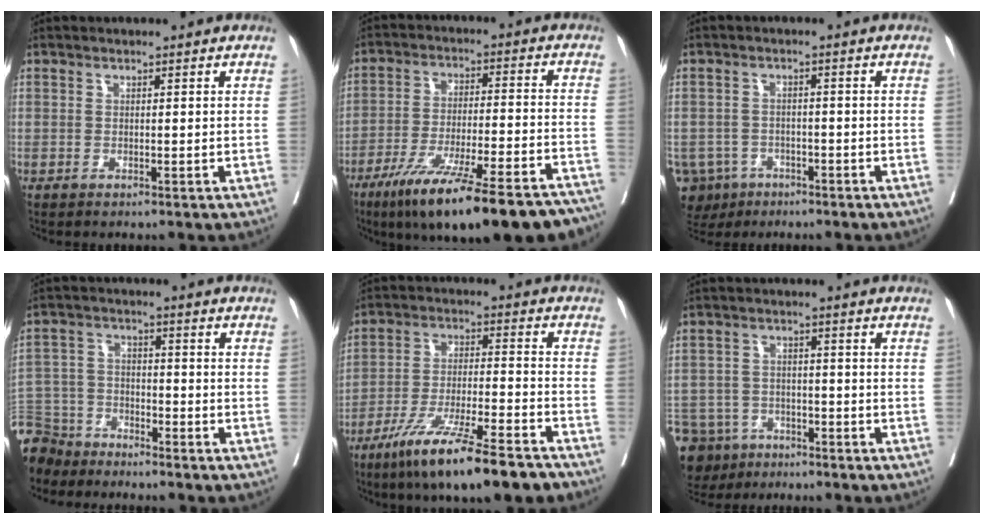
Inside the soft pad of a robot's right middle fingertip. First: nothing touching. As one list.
[{"total": 24.6, "force": [-19.2, 2.8, 15.0], "torque": [-0.174, -0.014, -0.288]}, {"total": 8.2, "force": [-4.6, 6.5, 1.7], "torque": [-0.045, 0.003, -0.069]}, {"total": 11.0, "force": [-9.8, 4.8, 1.2], "torque": [-0.044, 0.006, -0.187]}, {"total": 16.3, "force": [-12.0, 1.4, 11.0], "torque": [-0.183, -0.033, -0.205]}, {"total": 12.4, "force": [-8.6, 8.2, 3.6], "torque": [-0.094, -0.003, -0.127]}]